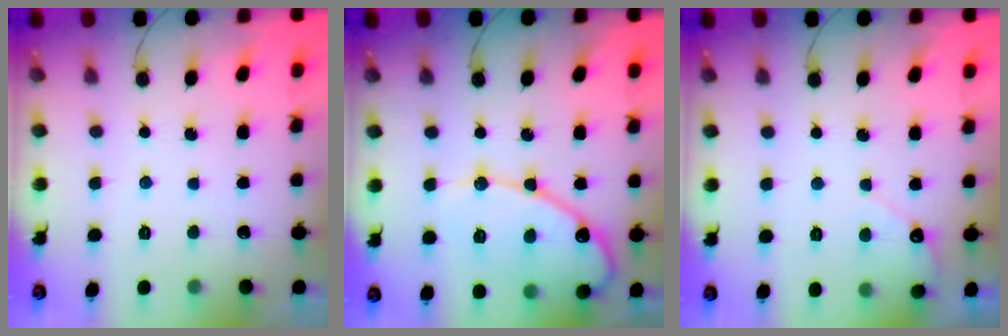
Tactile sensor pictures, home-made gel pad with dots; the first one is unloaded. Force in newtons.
{"total": 14.0, "press": 14.0, "slide": 1.3}
{"total": 5.7, "press": 5.7, "slide": 0.4}